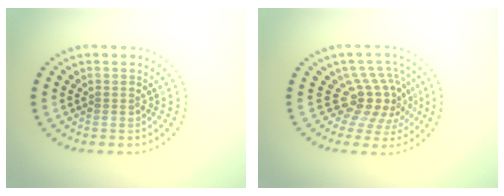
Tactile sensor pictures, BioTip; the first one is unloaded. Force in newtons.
{"total": 4.3, "press": 3.0, "slide": 3.1}